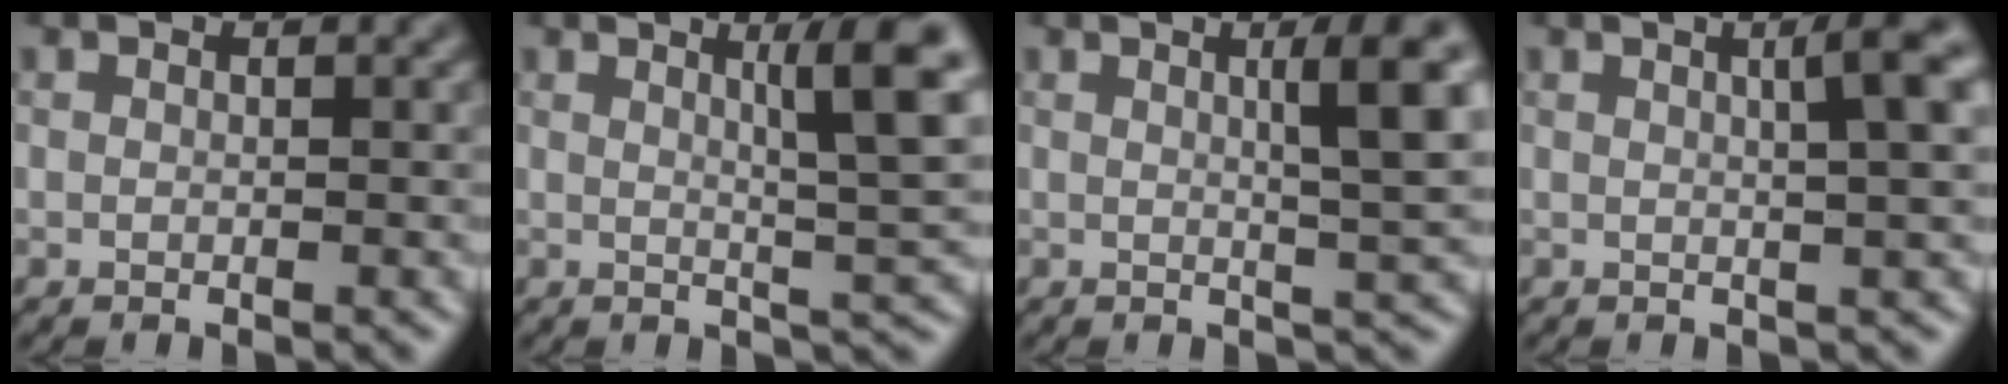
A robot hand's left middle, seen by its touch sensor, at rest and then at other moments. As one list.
[{"total": 6.6, "force": [2.2, 1.1, 6.2], "torque": [-0.075, 0.003, 0.035]}, {"total": 5.7, "force": [1.5, 0.9, 5.4], "torque": [-0.067, 0.009, 0.022]}, {"total": 4.5, "force": [1.2, 0.8, 4.2], "torque": [-0.051, 0.013, 0.016]}]